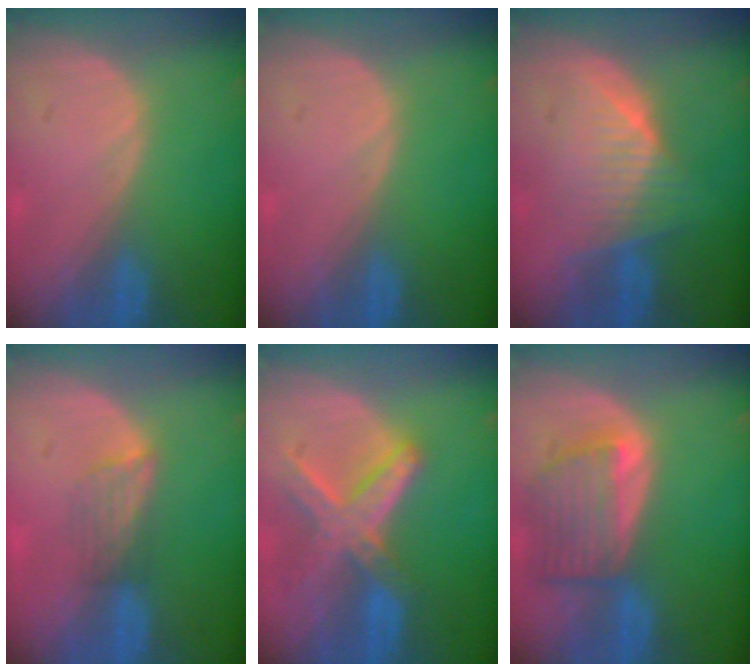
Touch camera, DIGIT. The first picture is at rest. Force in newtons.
{"total": 0.0}
{"total": 6.9, "press": 6.3, "slide": 2.7}
{"total": 3.2, "press": 2.9, "slide": 1.4}
{"total": 8.2, "press": 7.1, "slide": 4.1}
{"total": 7.2, "press": 6.7, "slide": 2.8}